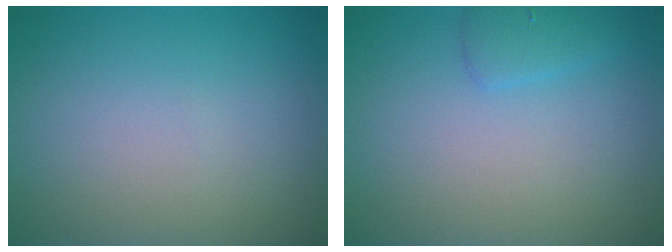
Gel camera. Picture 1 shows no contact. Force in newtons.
{"total": 1.4, "press": 1.4, "slide": 0.2}